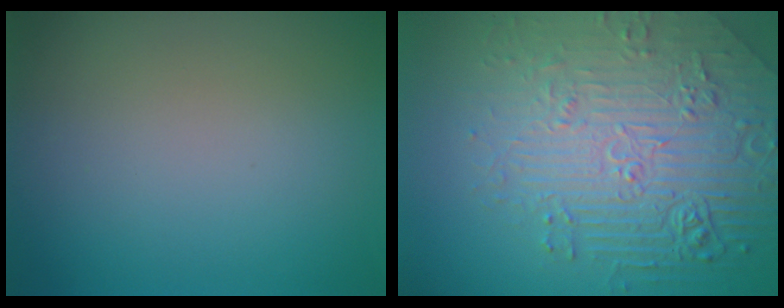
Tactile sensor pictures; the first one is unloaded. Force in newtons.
{"total": 7.6, "press": 5.9, "slide": 4.7}